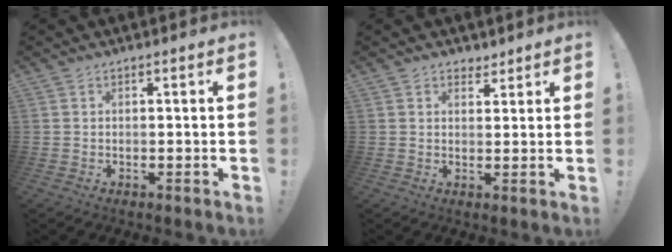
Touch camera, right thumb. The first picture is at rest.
{"total": 2.9, "force": [2.3, 1.8, 0.4], "torque": [0.004, -0.012, 0.041]}